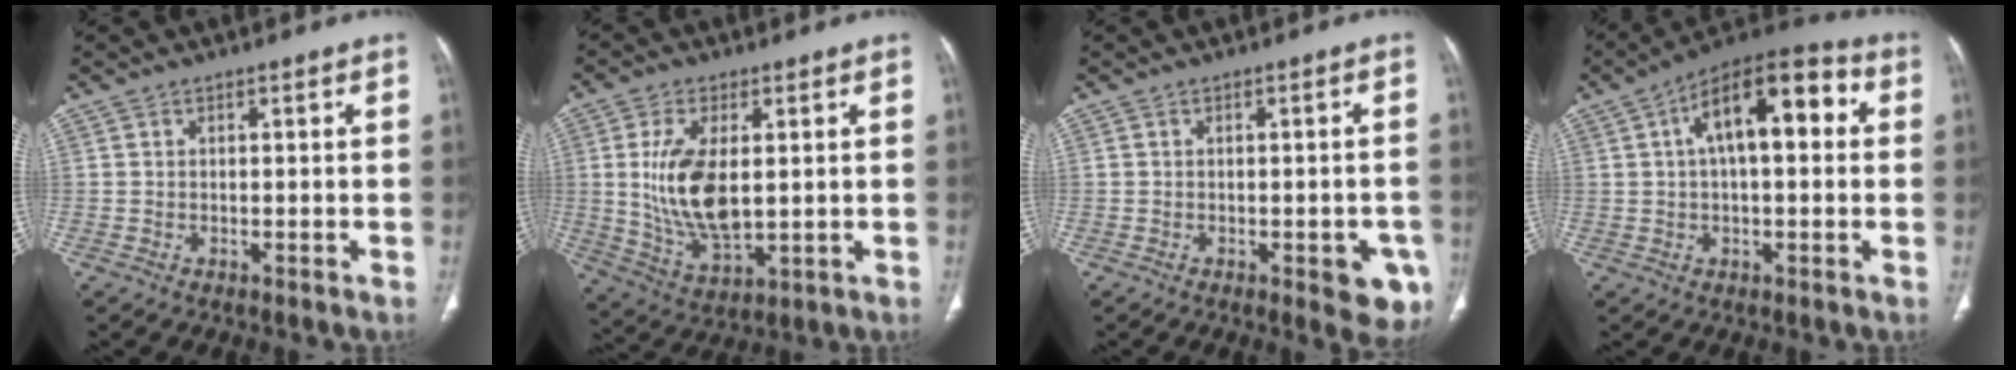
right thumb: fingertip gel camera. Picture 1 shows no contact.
{"total": 13.1, "force": [1.4, 6.6, 11.3], "torque": [-0.218, -0.019, 0.037]}
{"total": 7.0, "force": [-2.8, 2.8, 5.8], "torque": [-0.051, 0.002, -0.026]}
{"total": 15.2, "force": [3.4, 6.9, 13.1], "torque": [-0.183, 0.034, 0.045]}